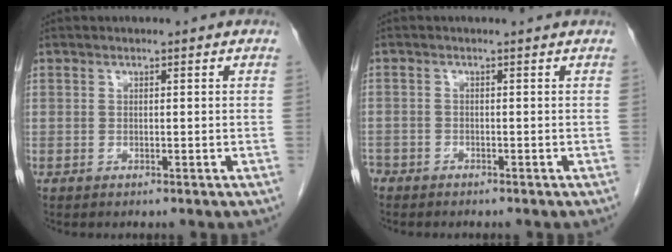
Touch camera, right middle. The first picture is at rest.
{"total": 2.9, "force": [-2.2, 1.6, 1.1], "torque": [-0.020, 0.002, -0.030]}